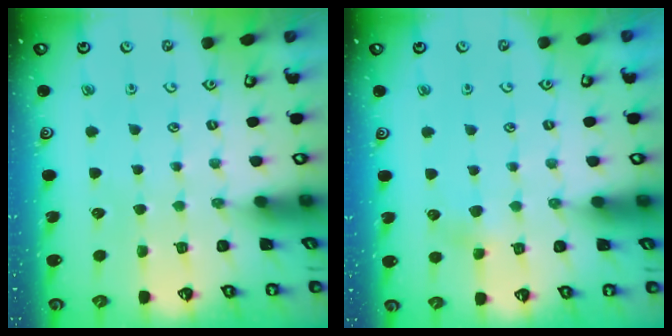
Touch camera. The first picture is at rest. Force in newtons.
{"total": 2.4, "press": 2.4, "slide": 0.4}